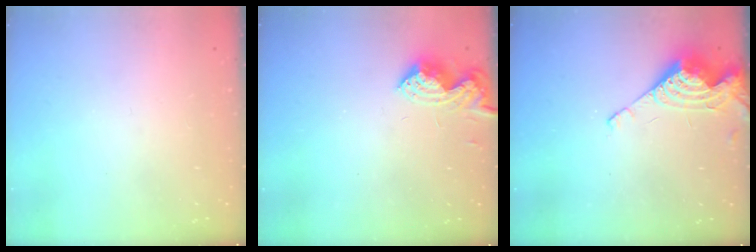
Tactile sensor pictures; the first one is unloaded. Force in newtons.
{"total": 9.3, "press": 9.3, "slide": 0.2}
{"total": 9.0, "press": 9.0, "slide": 0.2}